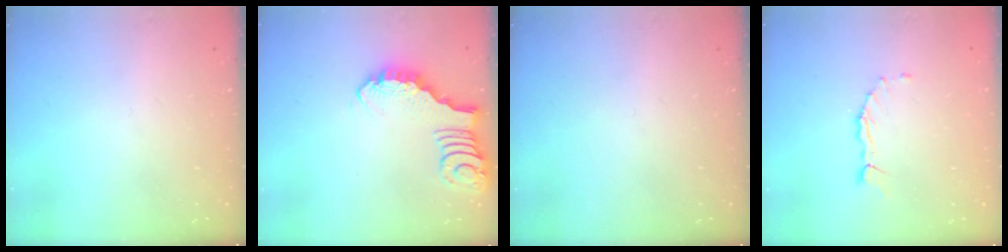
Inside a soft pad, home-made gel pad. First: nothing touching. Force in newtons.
{"total": 2.9, "press": 2.9, "slide": 0.2}
{"total": 0.0}
{"total": 1.9, "press": 1.9, "slide": 0.3}